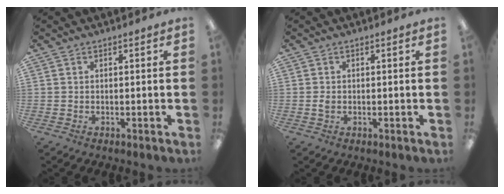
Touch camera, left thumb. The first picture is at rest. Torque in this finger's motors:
{"motor_torque": [-0.08, 0.04, 0.07, -0.12, 0.00]}